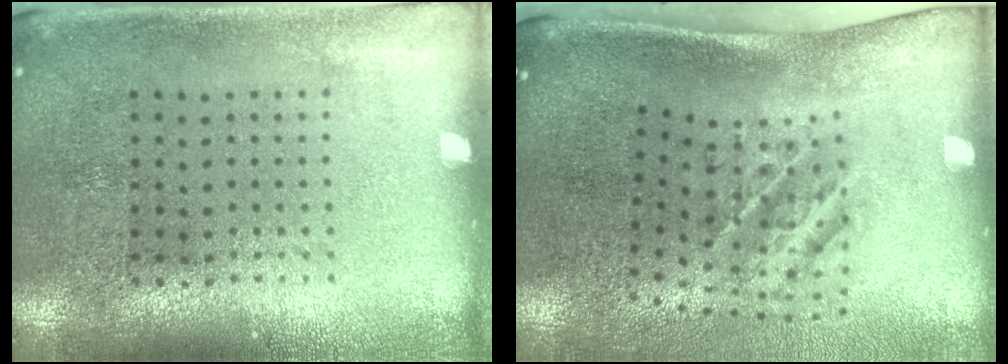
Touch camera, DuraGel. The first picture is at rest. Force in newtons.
{"total": 2.4, "press": 1.4, "slide": 2.0}